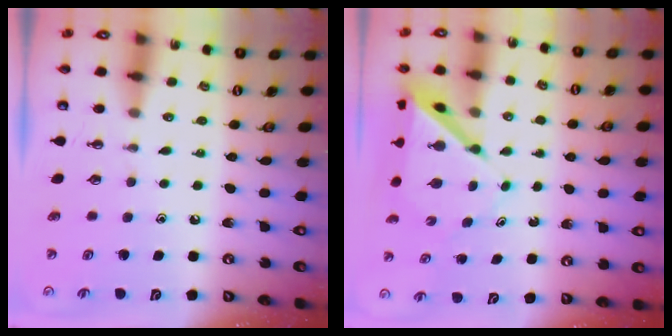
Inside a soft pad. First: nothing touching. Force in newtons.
{"total": 6.4, "press": 6.4, "slide": 0.4}